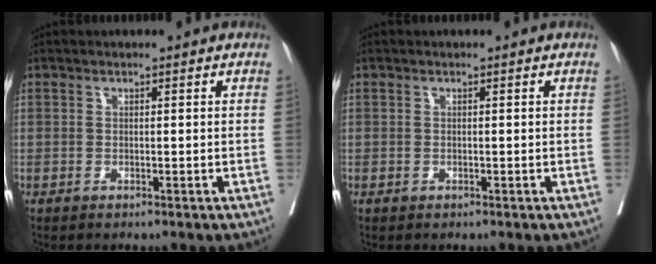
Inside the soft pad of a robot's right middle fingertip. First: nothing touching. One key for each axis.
{"total": 0.0}